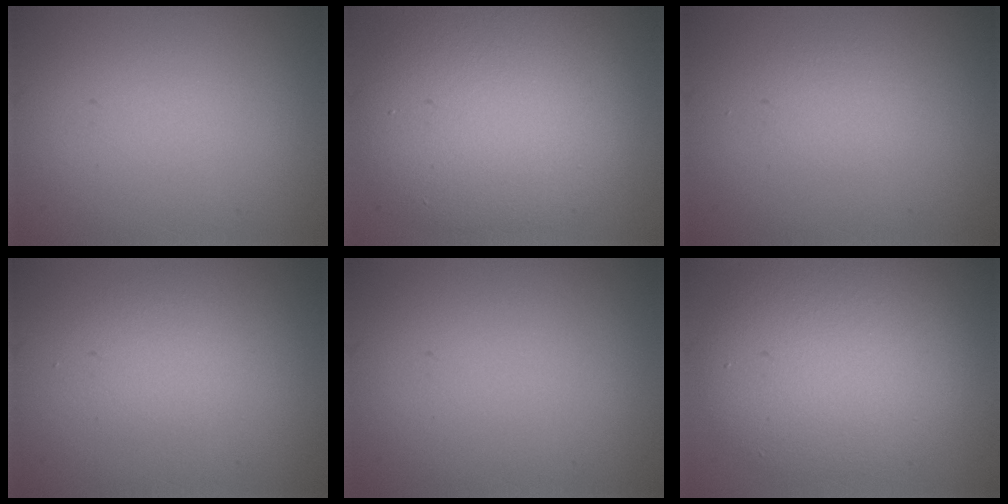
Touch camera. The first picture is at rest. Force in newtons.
{"total": 9.8, "press": 9.8, "slide": 0.3}
{"total": 1.2, "press": 1.2, "slide": 0.1}
{"total": 1.8, "press": 1.8, "slide": 0.0}
{"total": 0.0}
{"total": 7.5, "press": 7.5, "slide": 0.4}